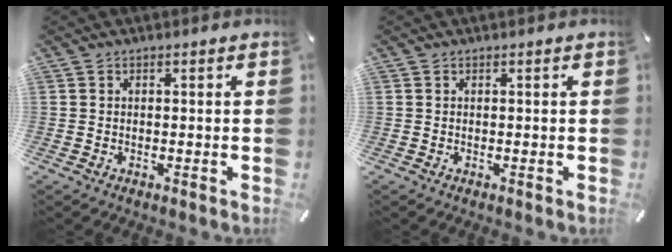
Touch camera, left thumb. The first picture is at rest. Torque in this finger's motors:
{"motor_torque": [-0.29, -0.28, -0.04, 0.05, 0.00]}